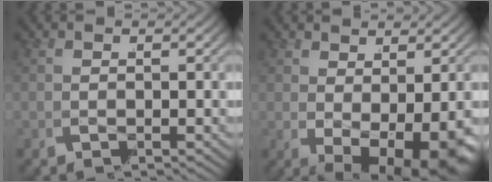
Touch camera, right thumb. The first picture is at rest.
{"total": 9.5, "force": [-3.0, 5.8, 6.9], "torque": [-0.109, -0.036, -0.035]}